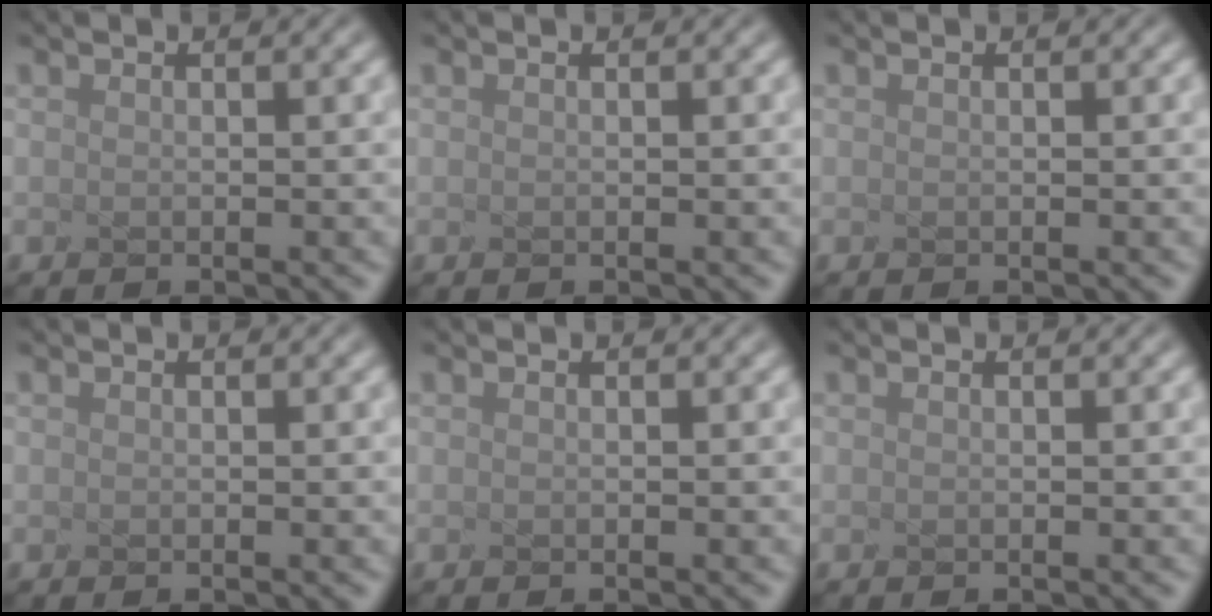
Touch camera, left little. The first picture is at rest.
{"total": 0.0}
{"total": 0.0}
{"total": 0.0}
{"total": 0.0}
{"total": 0.0}